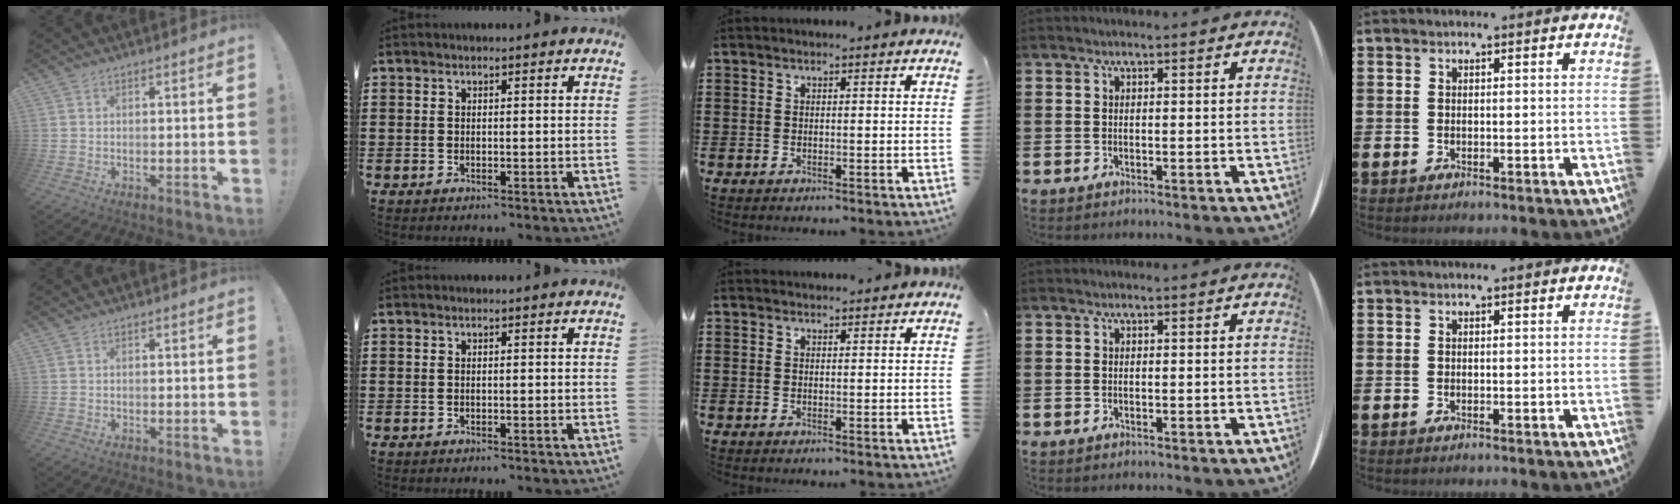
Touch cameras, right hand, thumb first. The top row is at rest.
{"middle": {"total": 0.9, "force": [0.9, 0.2, 0.0], "torque": [0.006, -0.002, 0.015]}}